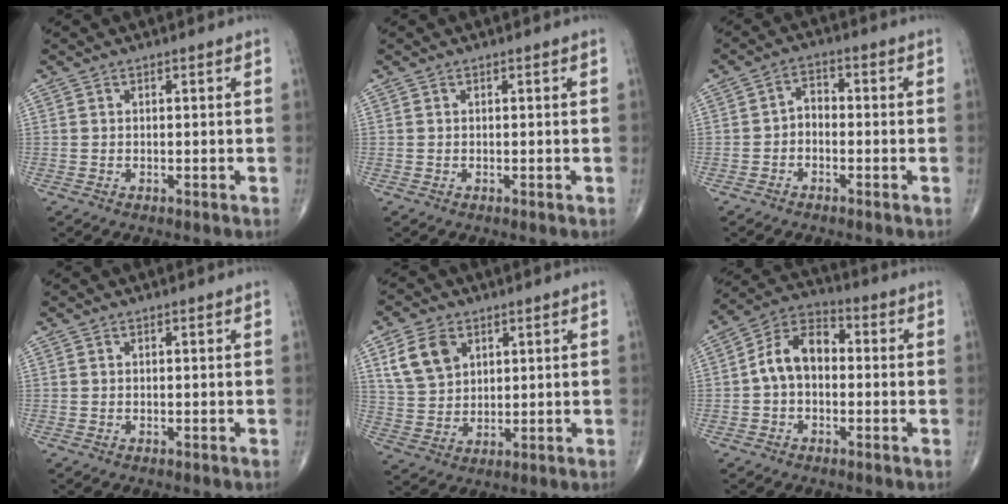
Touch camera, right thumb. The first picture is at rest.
{"total": 0.0}
{"total": 3.3, "force": [-1.0, 2.3, 2.1], "torque": [-0.025, 0.021, -0.029]}
{"total": 0.0}
{"total": 9.0, "force": [3.9, 6.4, 5.0], "torque": [-0.079, -0.011, 0.083]}
{"total": 9.7, "force": [-0.3, 6.5, 7.2], "torque": [-0.114, 0.034, -0.021]}